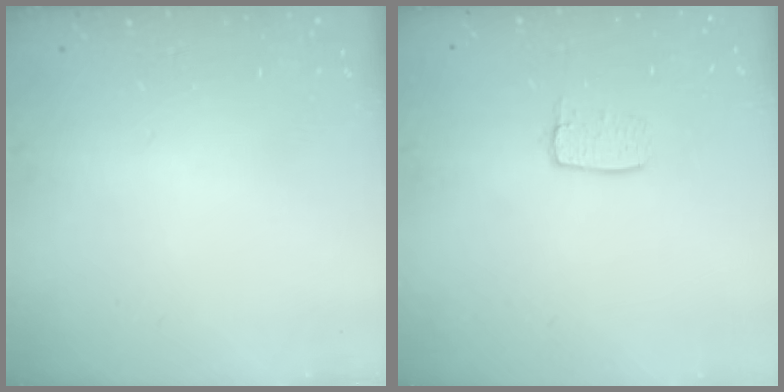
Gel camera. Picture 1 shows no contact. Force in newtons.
{"total": 5.6, "press": 5.6, "slide": 0.4}